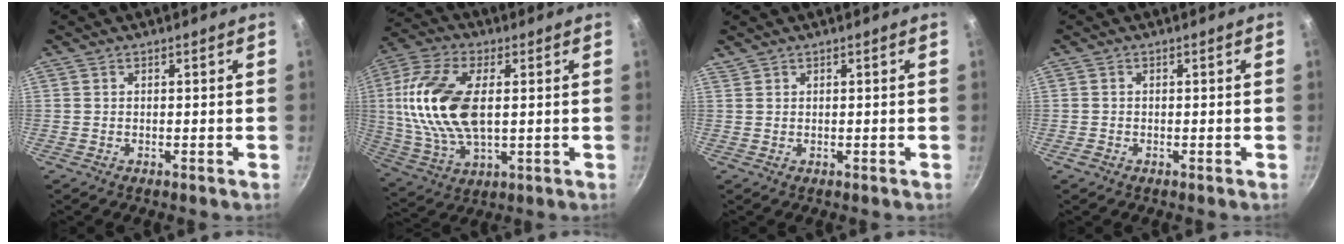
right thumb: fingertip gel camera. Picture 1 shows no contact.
{"total": 18.5, "force": [2.2, 9.7, 15.6], "torque": [-0.309, 0.003, 0.039]}
{"total": 0.6, "force": [0.6, 0.2, 0.1], "torque": [0.000, 0.001, 0.014]}
{"total": 1.1, "force": [-0.6, 0.9, 0.4], "torque": [-0.006, 0.002, -0.011]}